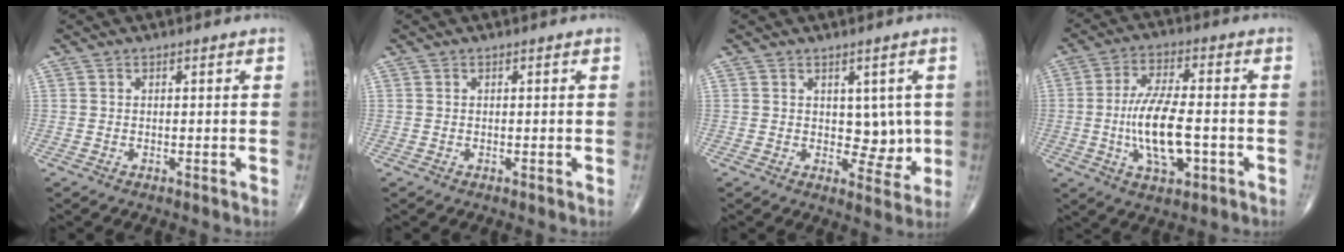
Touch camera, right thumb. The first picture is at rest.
{"total": 0.0}
{"total": 5.4, "force": [0.6, 3.7, 3.9], "torque": [-0.014, -0.012, 0.014]}
{"total": 12.4, "force": [-2.2, 5.0, 11.1], "torque": [-0.206, 0.009, -0.039]}